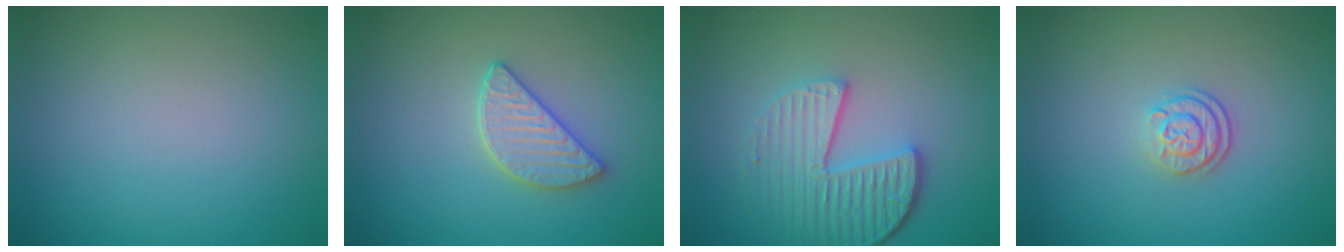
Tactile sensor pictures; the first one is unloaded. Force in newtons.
{"total": 2.9, "press": 2.8, "slide": 0.9}
{"total": 5.3, "press": 4.0, "slide": 3.5}
{"total": 2.3, "press": 1.9, "slide": 1.4}